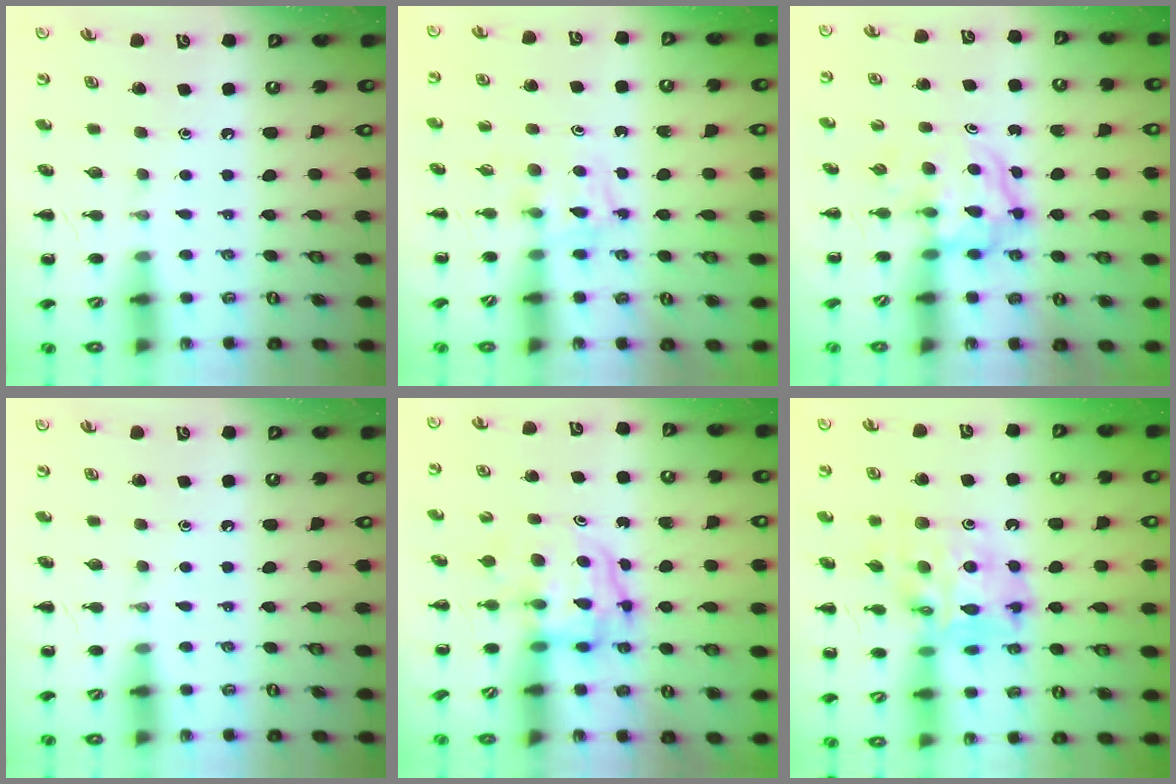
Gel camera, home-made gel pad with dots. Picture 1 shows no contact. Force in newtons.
{"total": 4.7, "press": 4.5, "slide": 1.6}
{"total": 3.9, "press": 3.9, "slide": 0.4}
{"total": 0.0}
{"total": 3.8, "press": 3.7, "slide": 0.6}
{"total": 12.9, "press": 12.5, "slide": 3.6}